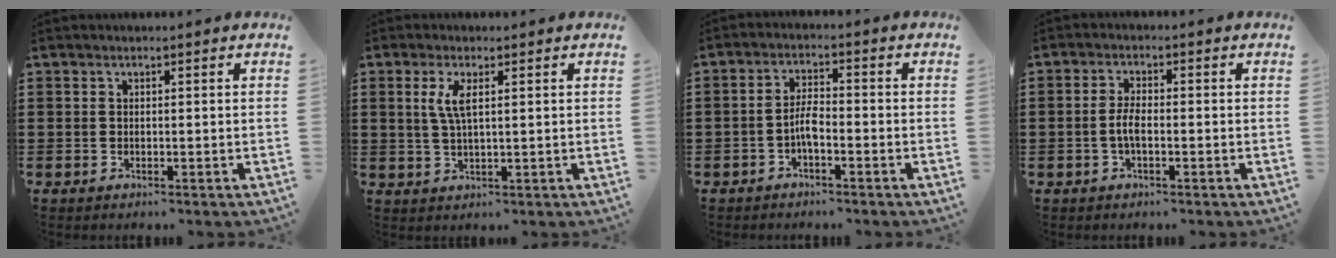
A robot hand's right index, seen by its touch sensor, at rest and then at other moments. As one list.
[{"total": 3.7, "force": [1.2, 0.9, 3.4], "torque": [-0.072, 0.004, 0.018]}, {"total": 3.4, "force": [-1.5, 1.0, 2.9], "torque": [-0.067, 0.002, -0.033]}, {"total": 3.2, "force": [-0.8, 1.1, 2.9], "torque": [-0.067, 0.000, -0.020]}]